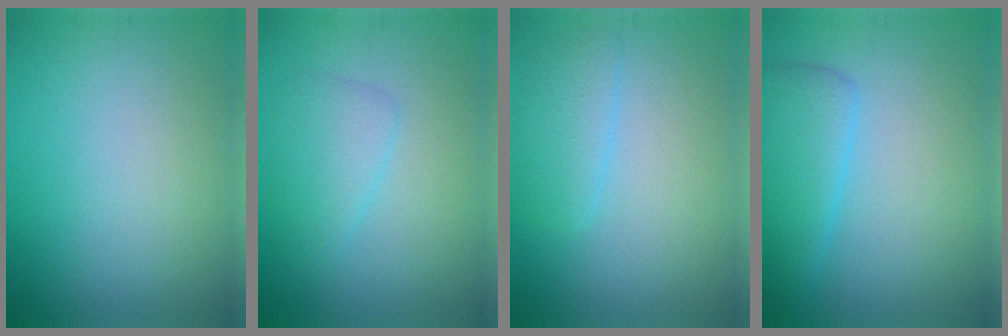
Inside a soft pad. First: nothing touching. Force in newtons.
{"total": 2.6, "press": 2.6, "slide": 0.1}
{"total": 2.4, "press": 2.3, "slide": 0.1}
{"total": 4.0, "press": 4.0, "slide": 0.3}